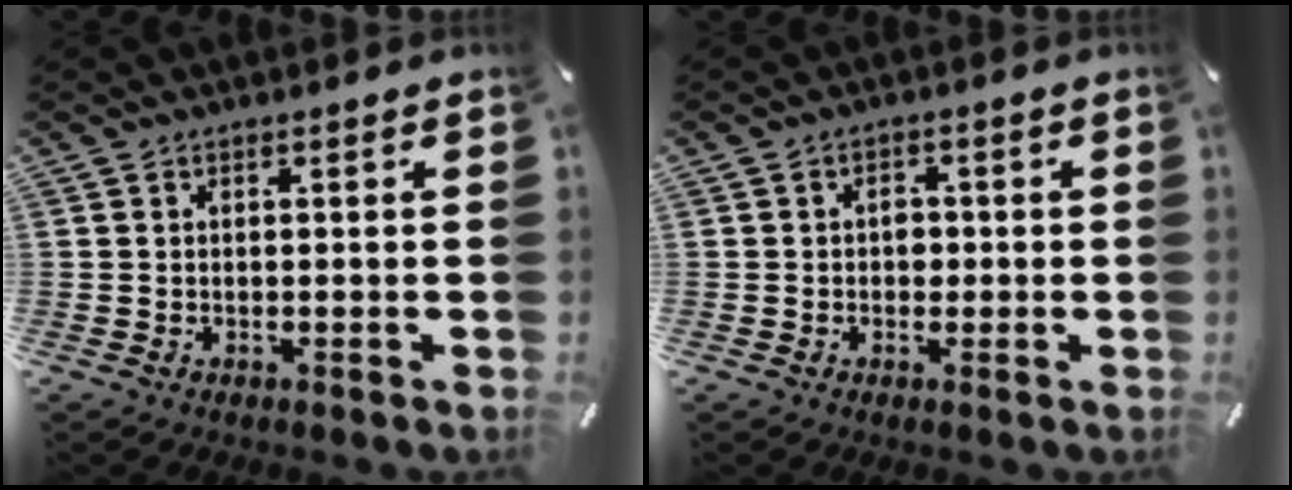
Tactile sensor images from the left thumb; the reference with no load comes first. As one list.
[{"total": 2.6, "force": [-0.3, 2.0, 1.5], "torque": [-0.014, -0.001, -0.012]}]